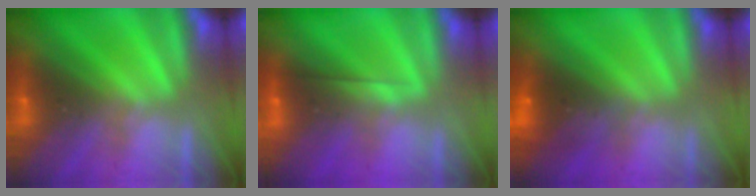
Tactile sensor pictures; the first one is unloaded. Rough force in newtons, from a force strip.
{"total": 1.9}
{"total": 9.4}